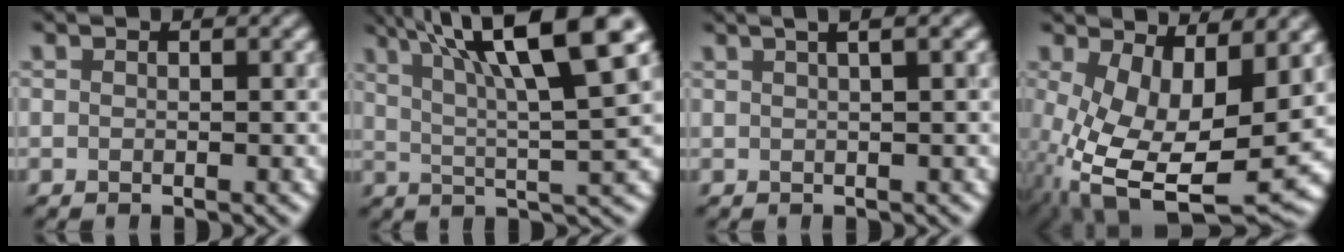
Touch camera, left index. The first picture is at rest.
{"total": 12.5, "force": [6.4, 2.4, 10.5], "torque": [-0.155, 0.023, 0.102]}
{"total": 5.0, "force": [2.7, 2.0, 3.7], "torque": [-0.021, 0.039, 0.012]}
{"total": 11.5, "force": [-1.3, 5.8, 9.8], "torque": [-0.205, -0.038, -0.006]}